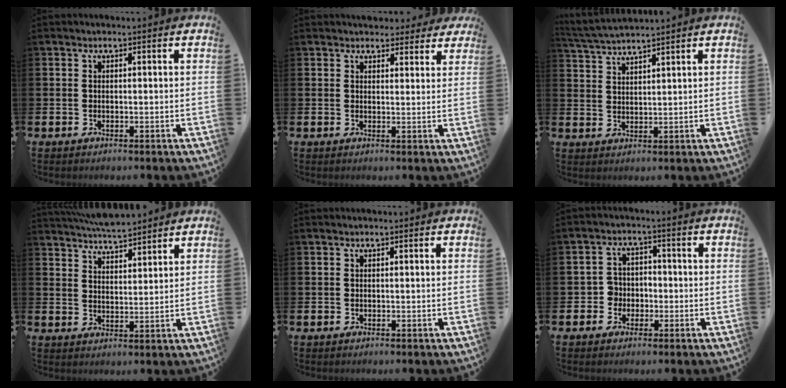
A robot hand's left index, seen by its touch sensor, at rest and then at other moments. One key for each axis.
{"total": 3.6, "fx": 3.3, "fy": 1.5, "fz": 0.1, "tx": 0.010, "ty": -0.017, "tz": 0.056}
{"total": 3.5, "fx": 3.4, "fy": -0.3, "fz": 0.6, "tx": -0.028, "ty": -0.014, "tz": 0.062}
{"total": 5.3, "fx": 5.3, "fy": 0.4, "fz": 0.4, "tx": -0.016, "ty": -0.030, "tz": 0.096}
{"total": 0.0}
{"total": 3.3, "fx": -1.4, "fy": 3.0, "fz": 0.6, "tx": -0.020, "ty": 0.007, "tz": -0.035}